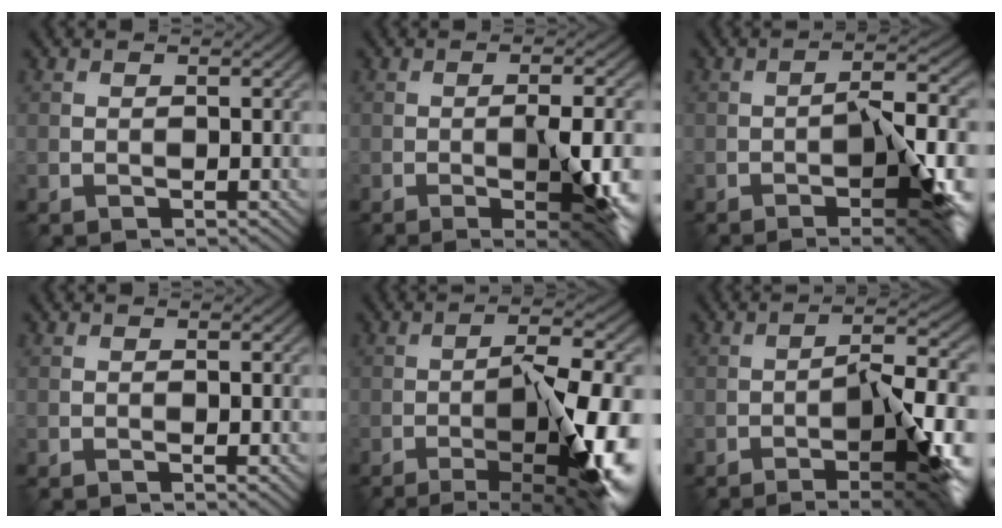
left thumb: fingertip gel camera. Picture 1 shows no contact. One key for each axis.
{"total": 7.4, "fx": -2.0, "fy": 1.8, "fz": 6.9, "tx": -0.111, "ty": -0.008, "tz": -0.023}
{"total": 10.0, "fx": -3.8, "fy": 2.6, "fz": 8.9, "tx": -0.134, "ty": -0.003, "tz": -0.055}
{"total": 0.0}
{"total": 14.3, "fx": -5.0, "fy": 4.1, "fz": 12.7, "tx": -0.170, "ty": 0.003, "tz": -0.071}
{"total": 10.5, "fx": -4.4, "fy": 2.3, "fz": 9.3, "tx": -0.139, "ty": 0.000, "tz": -0.062}